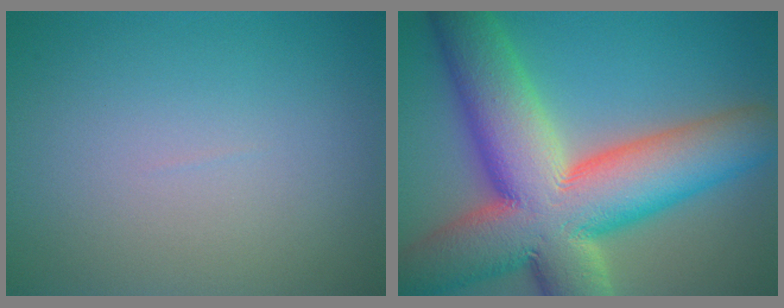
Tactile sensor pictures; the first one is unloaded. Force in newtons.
{"total": 16.9, "press": 16.8, "slide": 1.4}